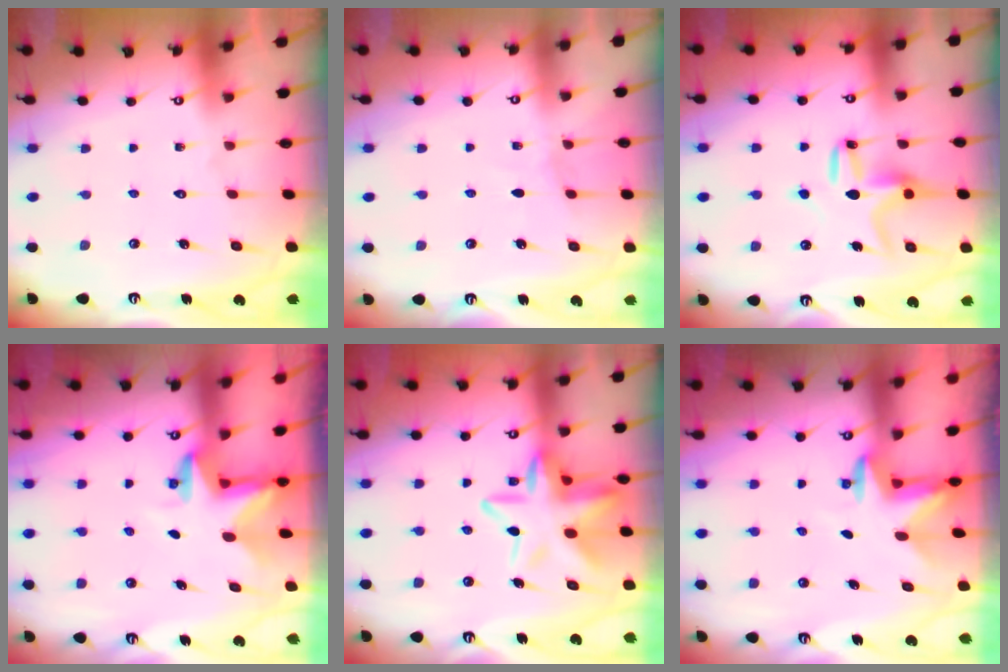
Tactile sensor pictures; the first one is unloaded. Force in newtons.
{"total": 2.7, "press": 2.7, "slide": 0.3}
{"total": 10.6, "press": 10.6, "slide": 0.4}
{"total": 2.8, "press": 2.8, "slide": 0.2}
{"total": 15.2, "press": 15.2, "slide": 1.6}
{"total": 3.0, "press": 2.9, "slide": 0.7}